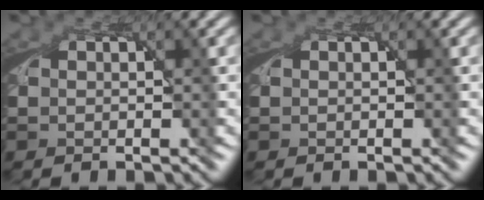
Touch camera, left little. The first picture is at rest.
{"total": 0.0}